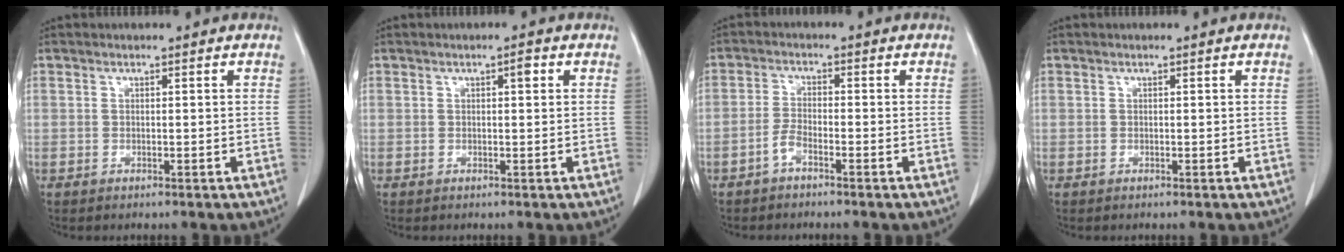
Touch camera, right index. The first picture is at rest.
{"total": 1.3, "force": [0.5, 0.3, 1.1], "torque": [-0.014, 0.004, 0.005]}
{"total": 2.3, "force": [-1.7, 0.5, 1.5], "torque": [-0.033, 0.003, -0.038]}
{"total": 0.0}